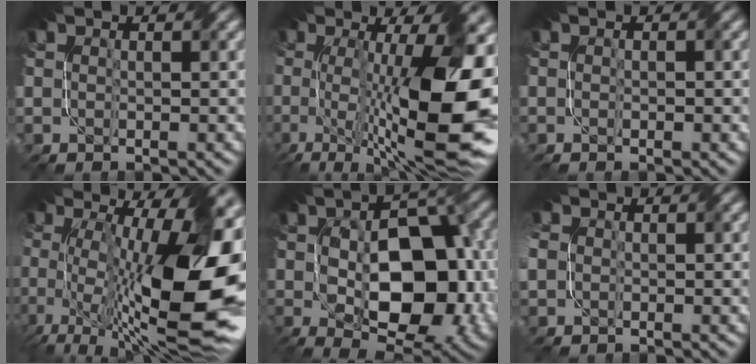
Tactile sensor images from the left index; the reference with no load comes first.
{"total": 14.2, "force": [-1.0, 4.5, 13.4], "torque": [-0.192, -0.002, -0.014]}
{"total": 1.2, "force": [-0.4, 0.5, 0.9], "torque": [-0.008, -0.003, 0.003]}
{"total": 17.3, "force": [-1.0, 7.1, 15.8], "torque": [-0.228, -0.011, -0.002]}
{"total": 13.6, "force": [-0.7, 8.1, 11.0], "torque": [-0.166, -0.011, 0.006]}
{"total": 3.4, "force": [0.0, 2.9, 1.7], "torque": [-0.043, 0.007, 0.007]}